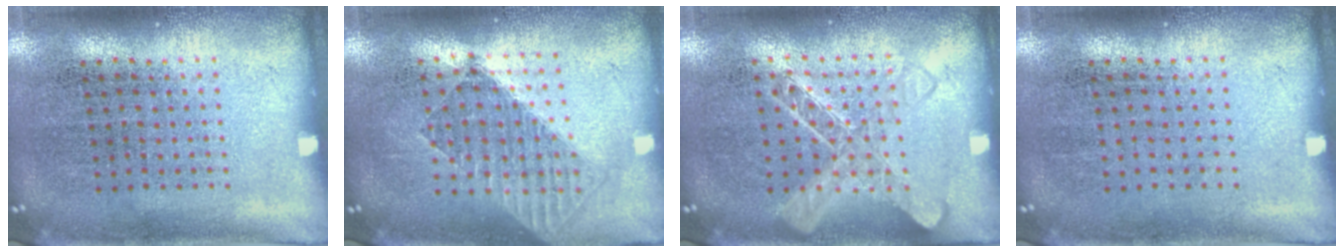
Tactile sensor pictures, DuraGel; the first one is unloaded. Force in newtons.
{"total": 1.5, "press": 1.3, "slide": 0.8}
{"total": 1.4, "press": 1.4, "slide": 0.2}
{"total": 0.0}